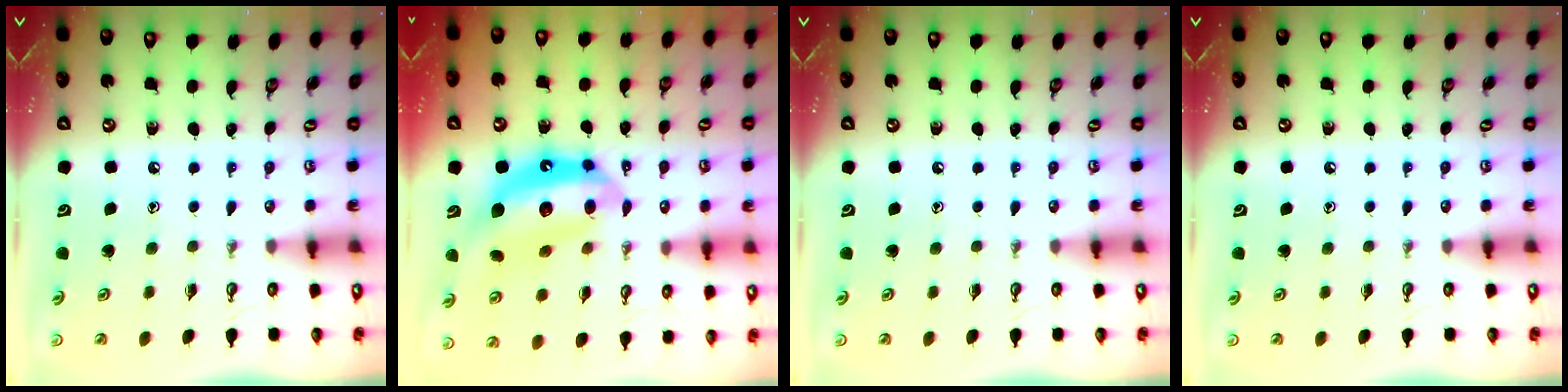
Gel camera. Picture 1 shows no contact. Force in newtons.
{"total": 15.4, "press": 15.3, "slide": 1.5}
{"total": 0.0}
{"total": 0.0}